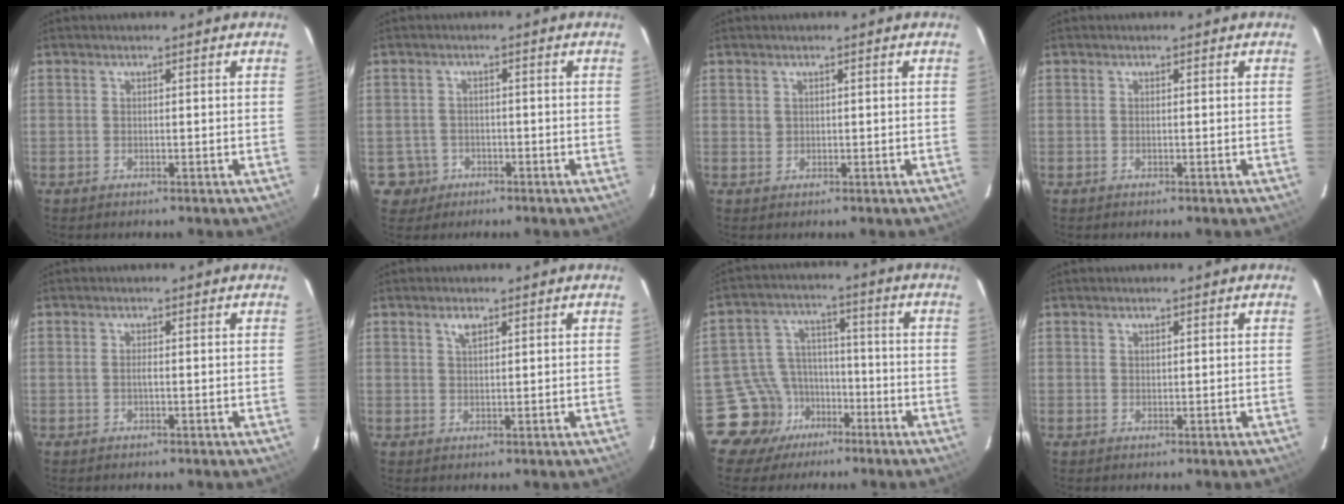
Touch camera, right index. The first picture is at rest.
{"total": 4.2, "force": [-1.5, 3.9, 0.1], "torque": [-0.008, 0.018, -0.021]}
{"total": 0.8, "force": [0.4, 0.7, 0.1], "torque": [-0.001, 0.004, 0.009]}
{"total": 0.0}
{"total": 0.8, "force": [-0.2, 0.0, 0.8], "torque": [-0.015, 0.001, -0.004]}
{"total": 2.0, "force": [1.2, 0.9, 1.4], "torque": [-0.025, 0.004, 0.022]}
{"total": 9.6, "force": [-6.0, 7.5, 0.0], "torque": [-0.017, 0.040, -0.098]}
{"total": 0.6, "force": [0.4, 0.4, 0.3], "torque": [-0.004, 0.002, 0.009]}